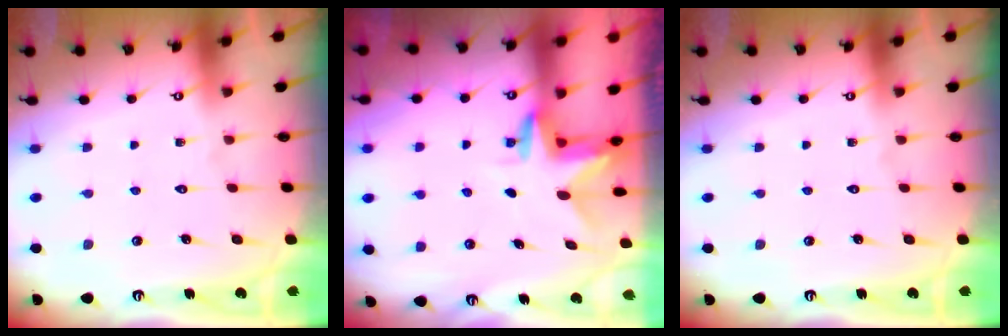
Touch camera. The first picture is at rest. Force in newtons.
{"total": 3.2, "press": 3.2, "slide": 0.2}
{"total": 0.0}